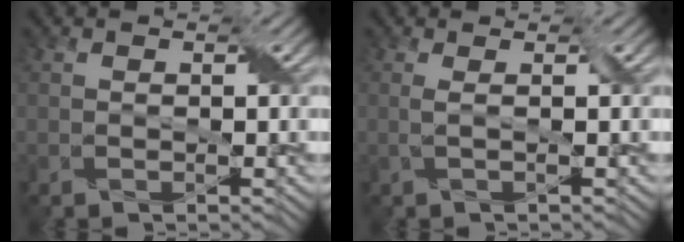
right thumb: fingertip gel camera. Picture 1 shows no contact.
{"total": 1.4, "force": [0.0, 0.3, 1.3], "torque": [-0.025, 0.005, -0.006]}